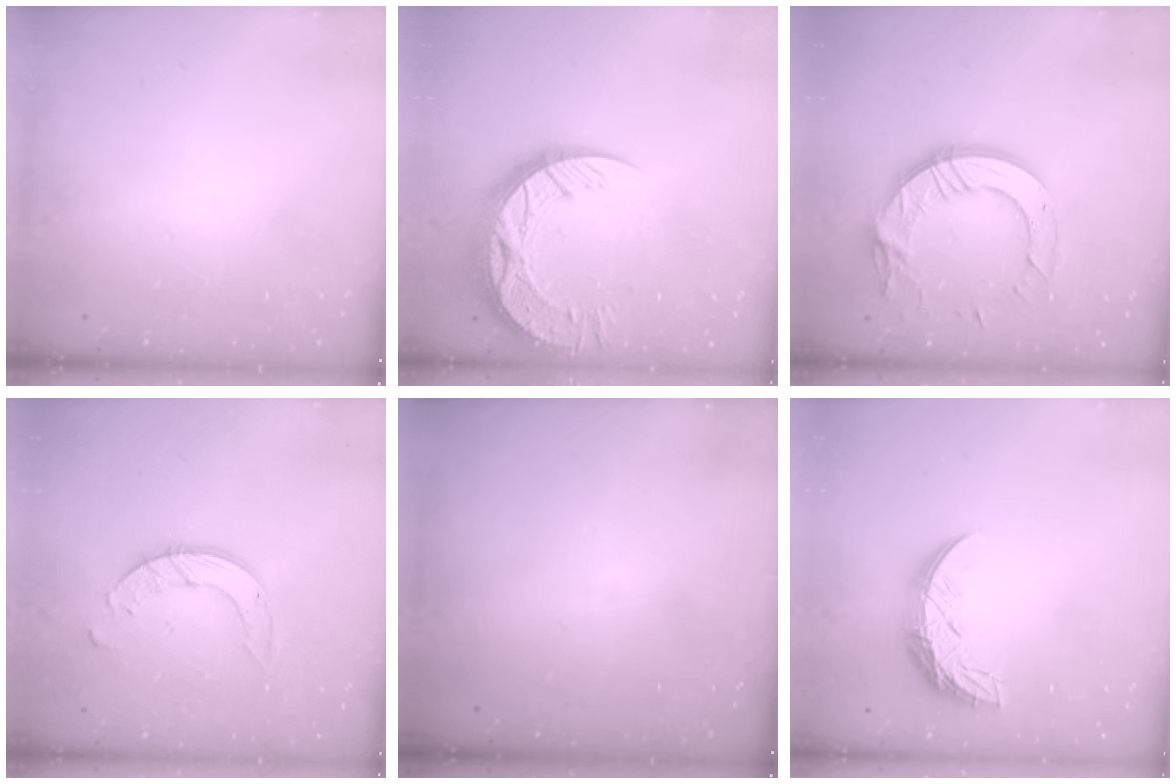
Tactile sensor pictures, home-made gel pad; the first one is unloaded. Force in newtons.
{"total": 18.2, "press": 18.2, "slide": 1.4}
{"total": 16.0, "press": 16.0, "slide": 1.0}
{"total": 9.7, "press": 9.6, "slide": 0.8}
{"total": 0.0}
{"total": 10.7, "press": 10.7, "slide": 0.4}